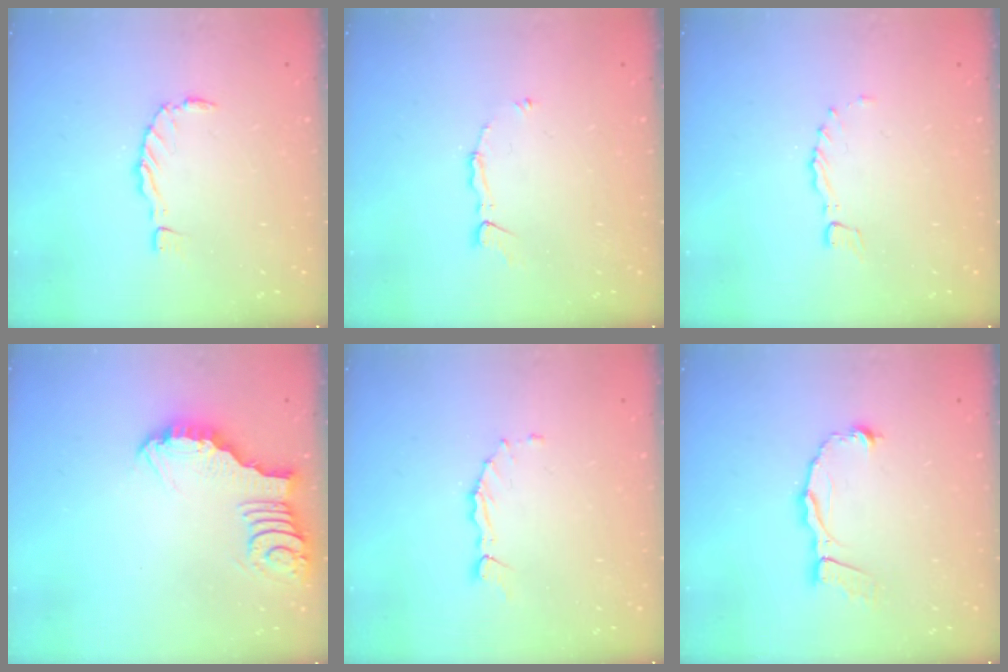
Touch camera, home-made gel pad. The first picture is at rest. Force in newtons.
{"total": 4.0, "press": 3.9, "slide": 0.5}
{"total": 0.0}
{"total": 4.3, "press": 4.3, "slide": 0.5}
{"total": 2.1, "press": 2.0, "slide": 0.3}
{"total": 8.7, "press": 8.6, "slide": 1.2}